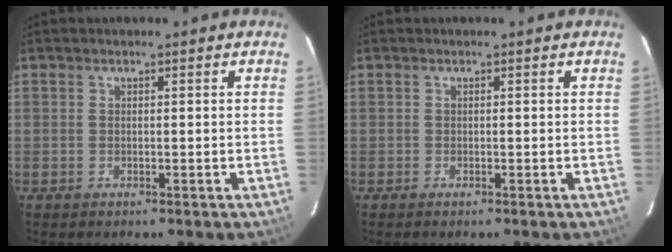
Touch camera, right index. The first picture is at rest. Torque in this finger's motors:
{"motor_torque": [-0.08, -0.04, 0.04, 0.01]}